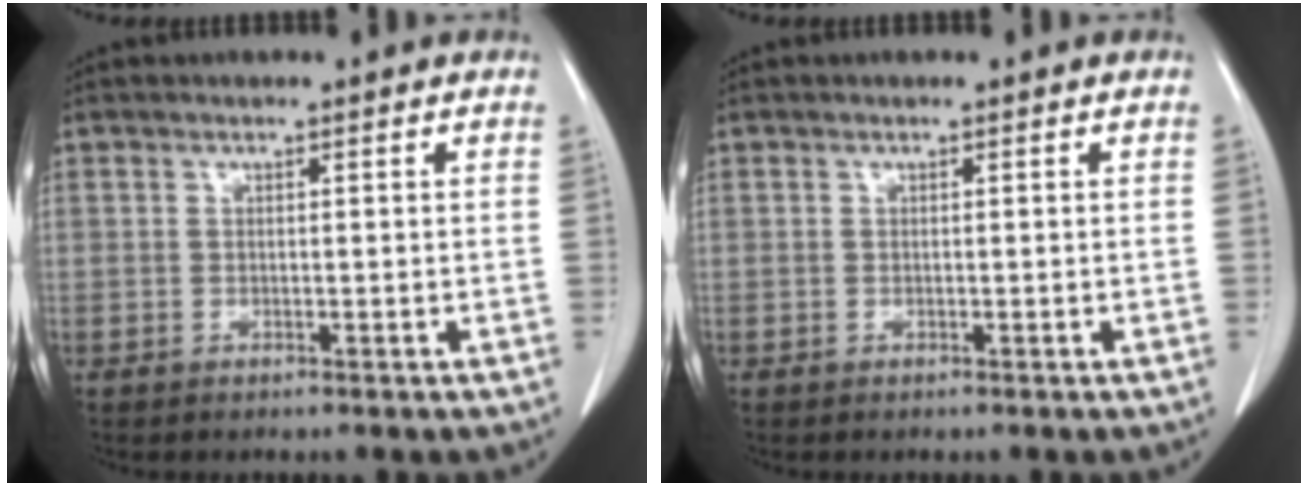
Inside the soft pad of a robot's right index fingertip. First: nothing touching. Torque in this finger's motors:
{"motor_torque": [0.00, 0.00, 0.00, -0.01]}